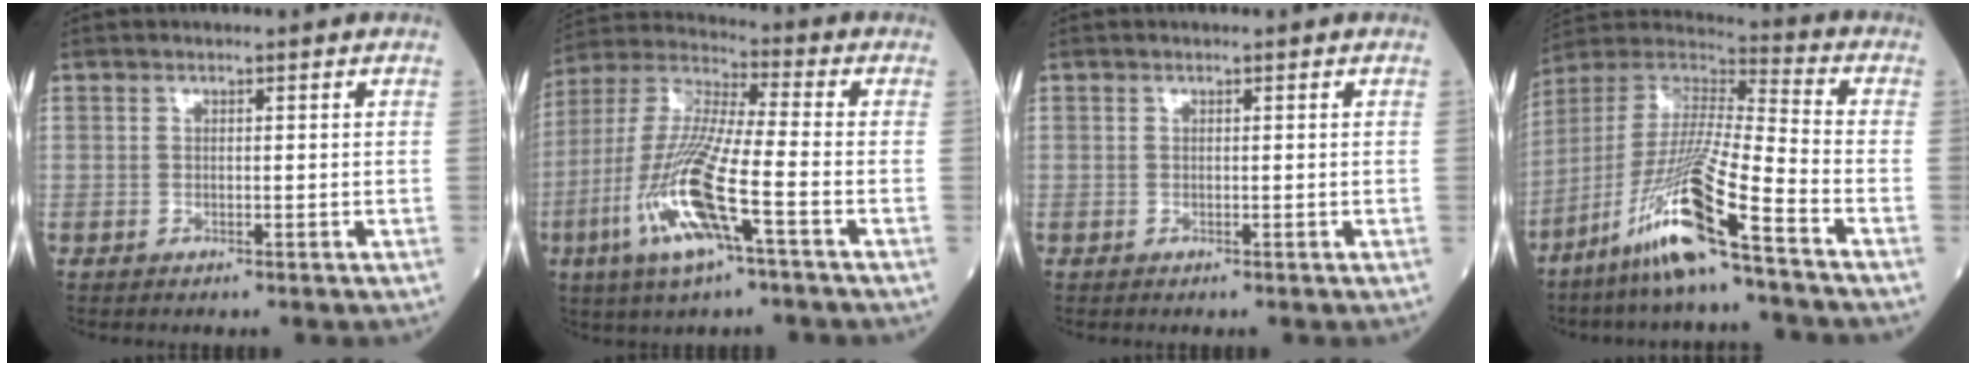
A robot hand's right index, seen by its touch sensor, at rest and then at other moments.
{"total": 15.5, "force": [-5.7, 1.5, 14.4], "torque": [-0.308, -0.013, -0.113]}
{"total": 0.0}
{"total": 16.3, "force": [-9.3, -0.4, 13.3], "torque": [-0.287, -0.029, -0.184]}